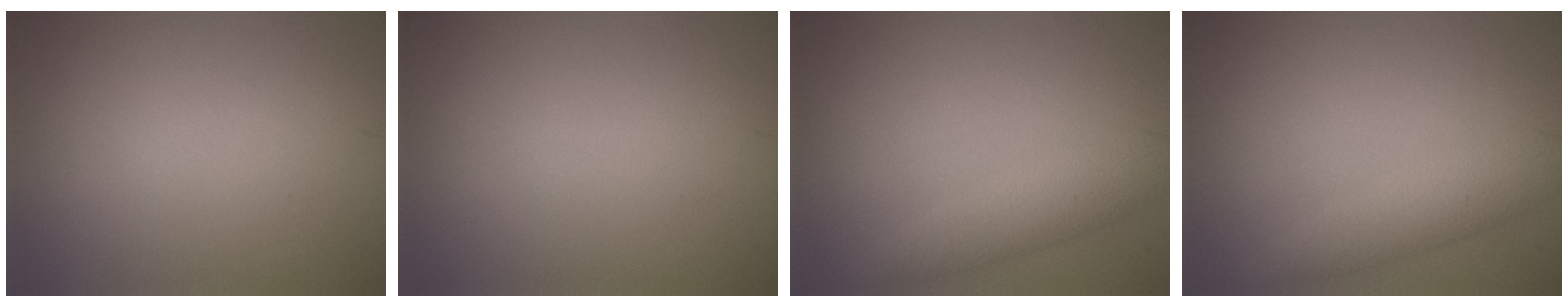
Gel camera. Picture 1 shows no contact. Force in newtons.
{"total": 0.0}
{"total": 2.7, "press": 2.7, "slide": 0.1}
{"total": 2.7, "press": 2.7, "slide": 0.1}